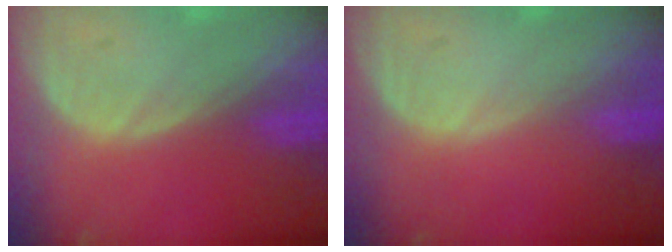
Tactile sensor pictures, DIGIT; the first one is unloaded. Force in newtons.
{"total": 0.0}